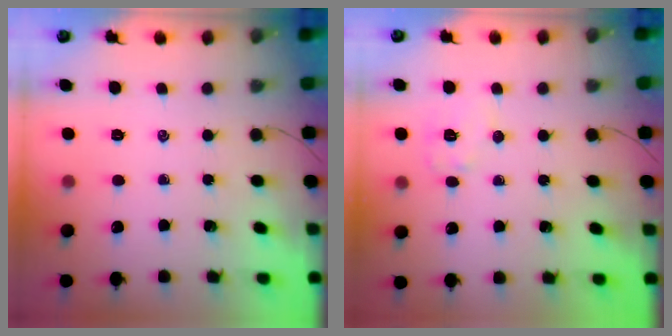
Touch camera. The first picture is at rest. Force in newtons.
{"total": 6.2, "press": 6.2, "slide": 0.6}